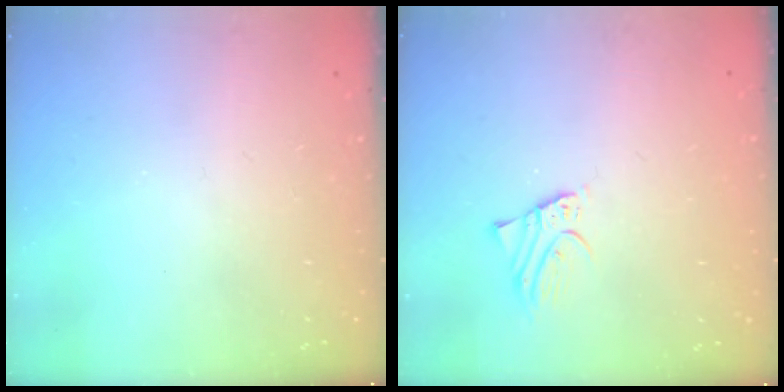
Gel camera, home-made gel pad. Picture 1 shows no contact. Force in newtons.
{"total": 2.3, "press": 2.3, "slide": 0.2}